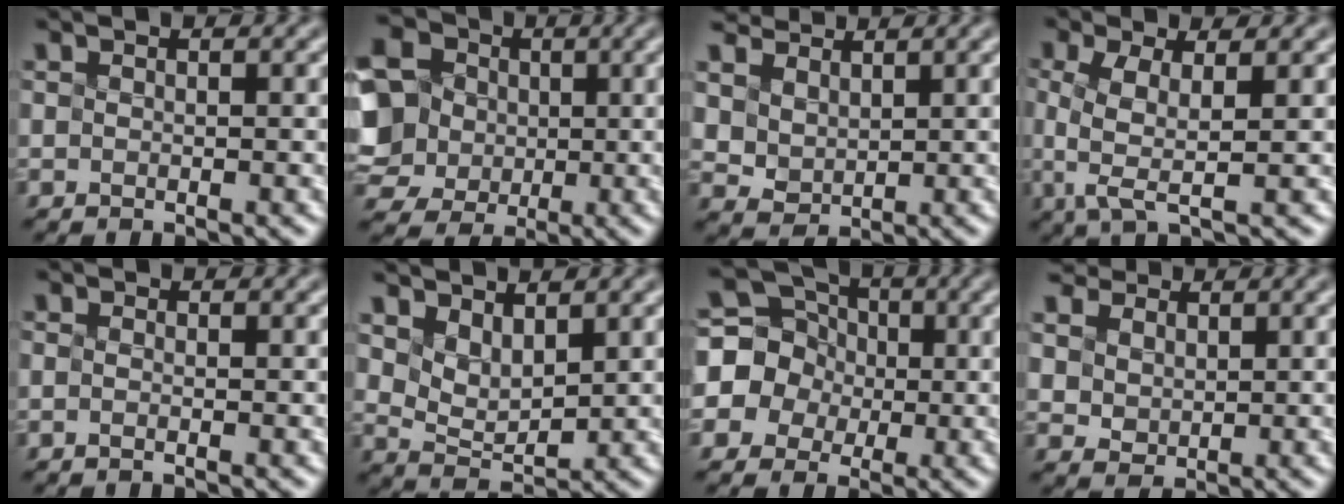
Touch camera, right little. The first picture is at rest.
{"total": 13.3, "force": [1.9, 11.9, 5.6], "torque": [-0.190, 0.020, 0.035]}
{"total": 2.4, "force": [2.1, 1.0, -0.6], "torque": [-0.036, -0.015, 0.086]}
{"total": 1.8, "force": [-1.2, -0.6, 1.1], "torque": [-0.057, -0.017, 0.006]}
{"total": 2.1, "force": [-1.5, -1.0, -1.1], "torque": [0.004, -0.021, -0.004]}
{"total": 1.1, "force": [1.1, 0.1, 0.1], "torque": [-0.031, -0.020, 0.059]}
{"total": 4.3, "force": [-1.5, 4.0, -0.8], "torque": [-0.001, 0.016, -0.023]}
{"total": 2.8, "force": [2.1, 1.8, -0.2], "torque": [-0.060, -0.008, 0.084]}